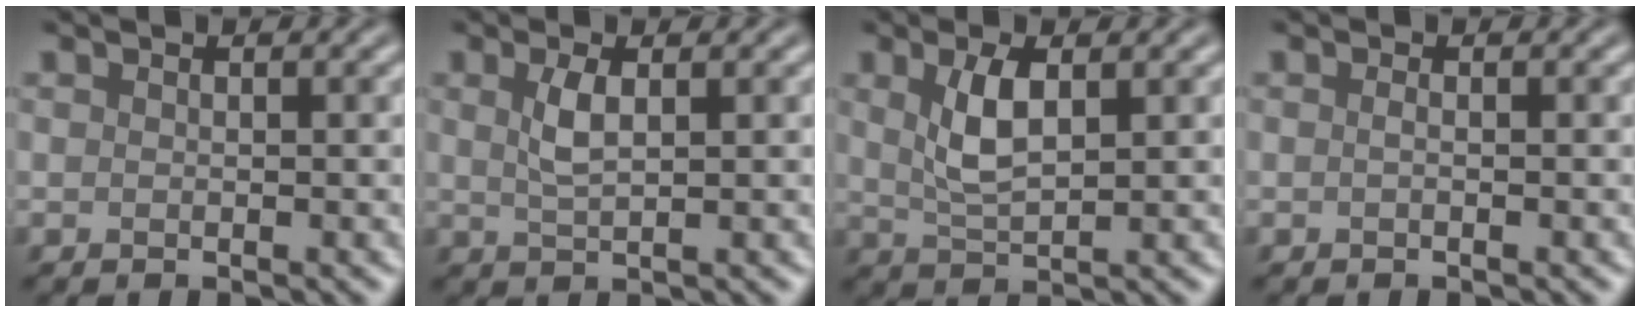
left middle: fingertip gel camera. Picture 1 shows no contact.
{"total": 2.3, "force": [0.8, 0.8, 2.0], "torque": [-0.044, 0.001, 0.016]}
{"total": 3.7, "force": [1.1, 1.5, 3.1], "torque": [-0.069, 0.000, 0.025]}
{"total": 0.5, "force": [-0.1, 0.1, 0.5], "torque": [-0.012, 0.001, -0.002]}